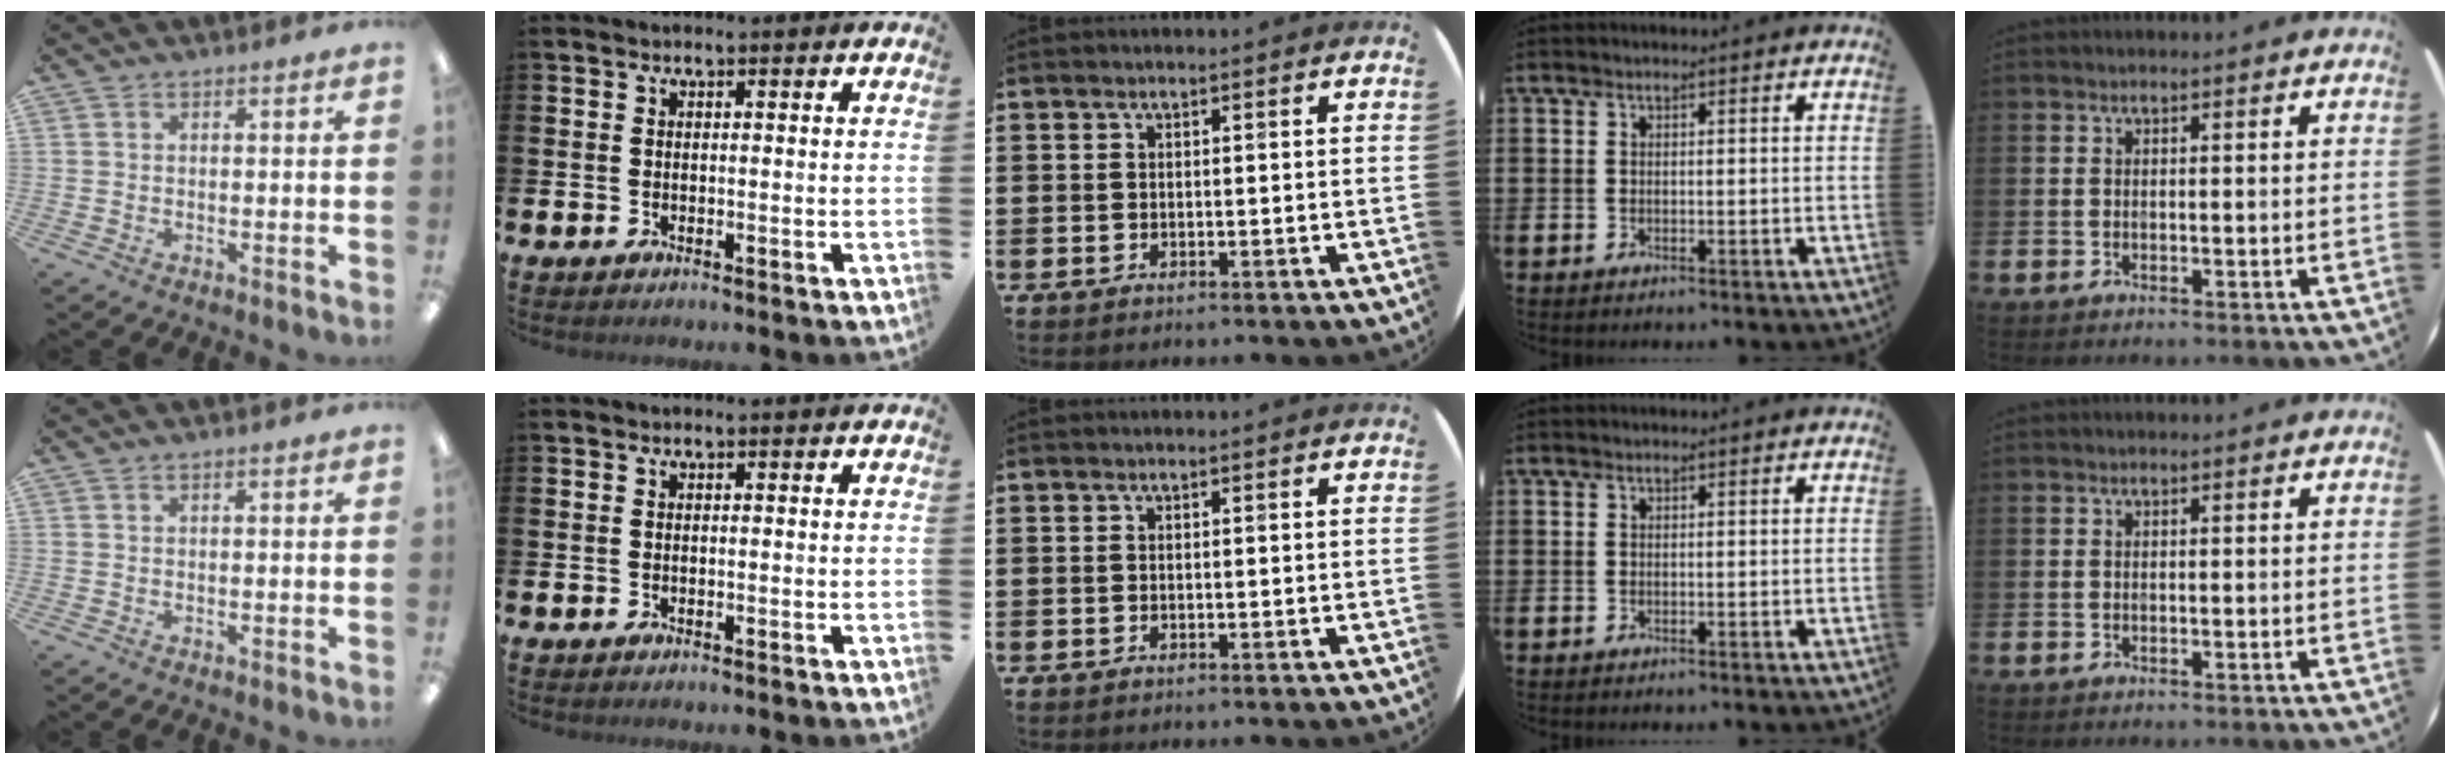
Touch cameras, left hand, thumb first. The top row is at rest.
{}